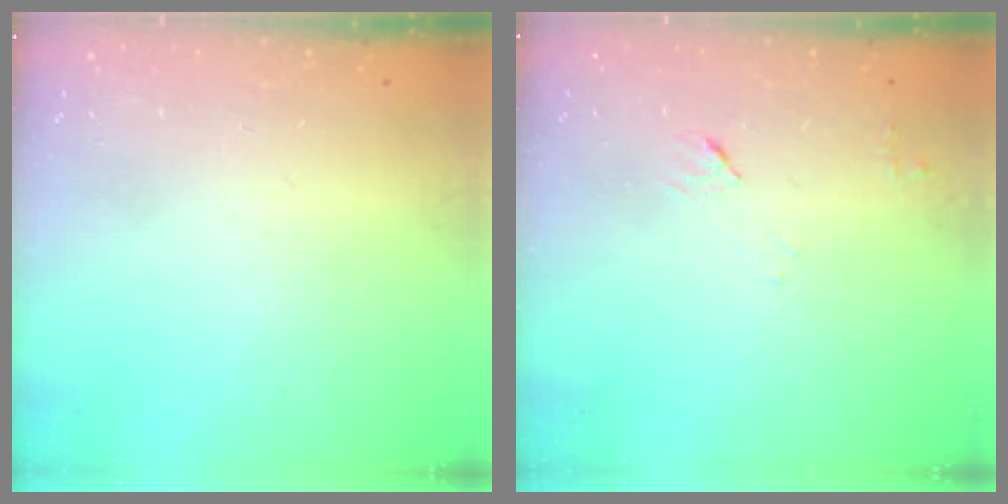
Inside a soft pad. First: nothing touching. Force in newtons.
{"total": 4.6, "press": 4.5, "slide": 0.6}